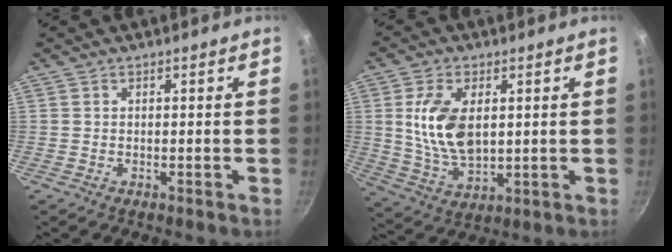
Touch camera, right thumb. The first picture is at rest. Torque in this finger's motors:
{"motor_torque": [-0.67, 1.26, 1.26, 0.31, 0.13]}